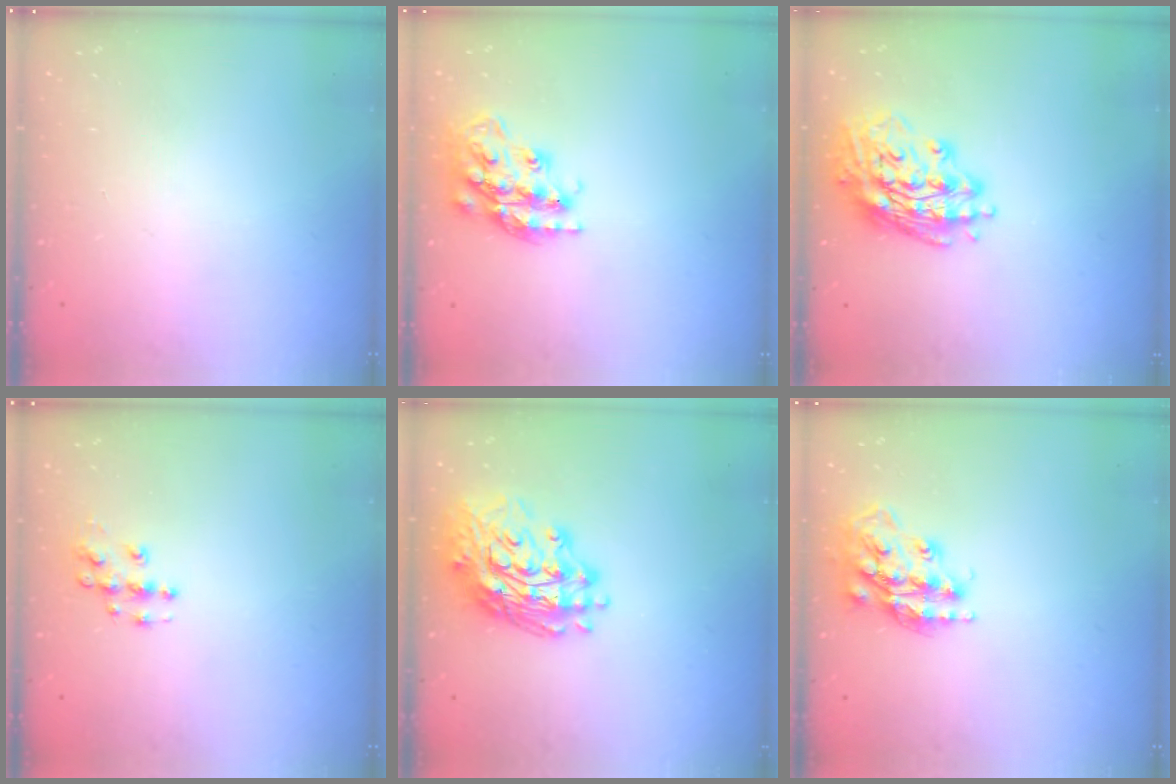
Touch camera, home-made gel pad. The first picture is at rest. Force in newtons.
{"total": 19.3, "press": 19.3, "slide": 1.4}
{"total": 16.4, "press": 16.2, "slide": 2.5}
{"total": 5.9, "press": 5.9, "slide": 0.4}
{"total": 17.0, "press": 16.9, "slide": 2.2}
{"total": 15.7, "press": 15.7, "slide": 1.2}